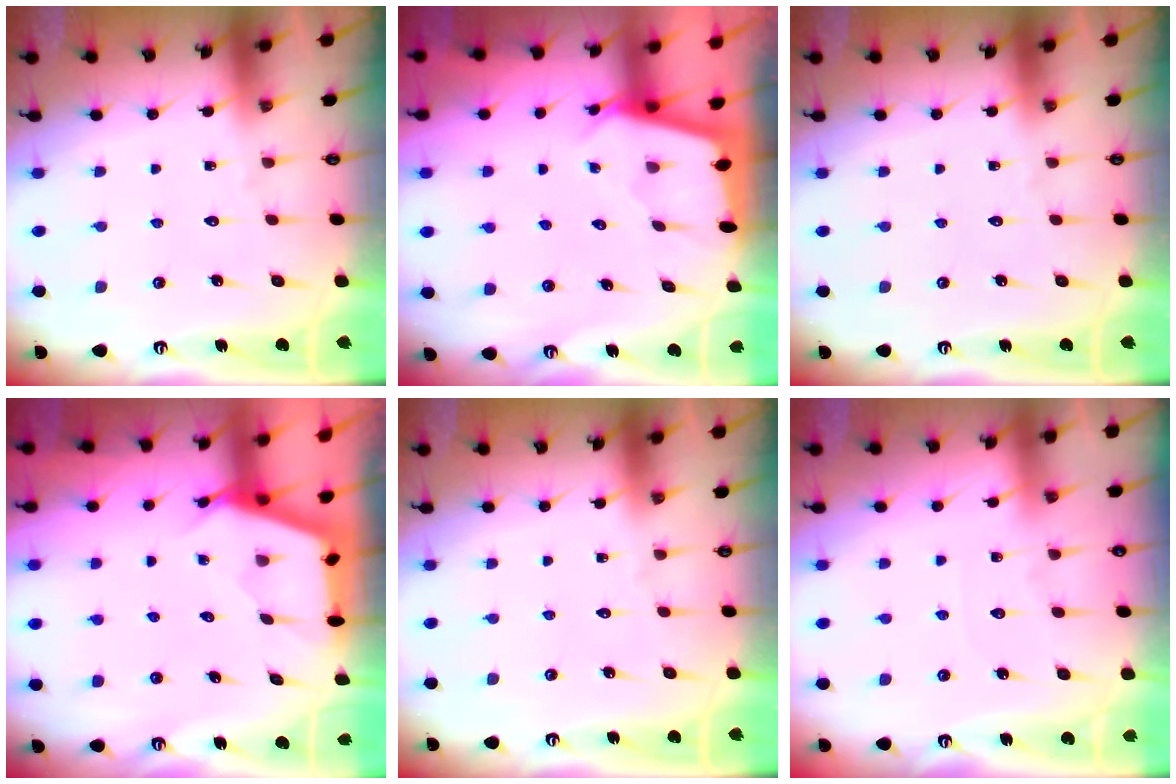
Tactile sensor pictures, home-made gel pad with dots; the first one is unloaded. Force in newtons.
{"total": 2.3, "press": 2.3, "slide": 0.3}
{"total": 0.0}
{"total": 2.6, "press": 2.6, "slide": 0.4}
{"total": 0.0}
{"total": 3.0, "press": 2.9, "slide": 0.4}